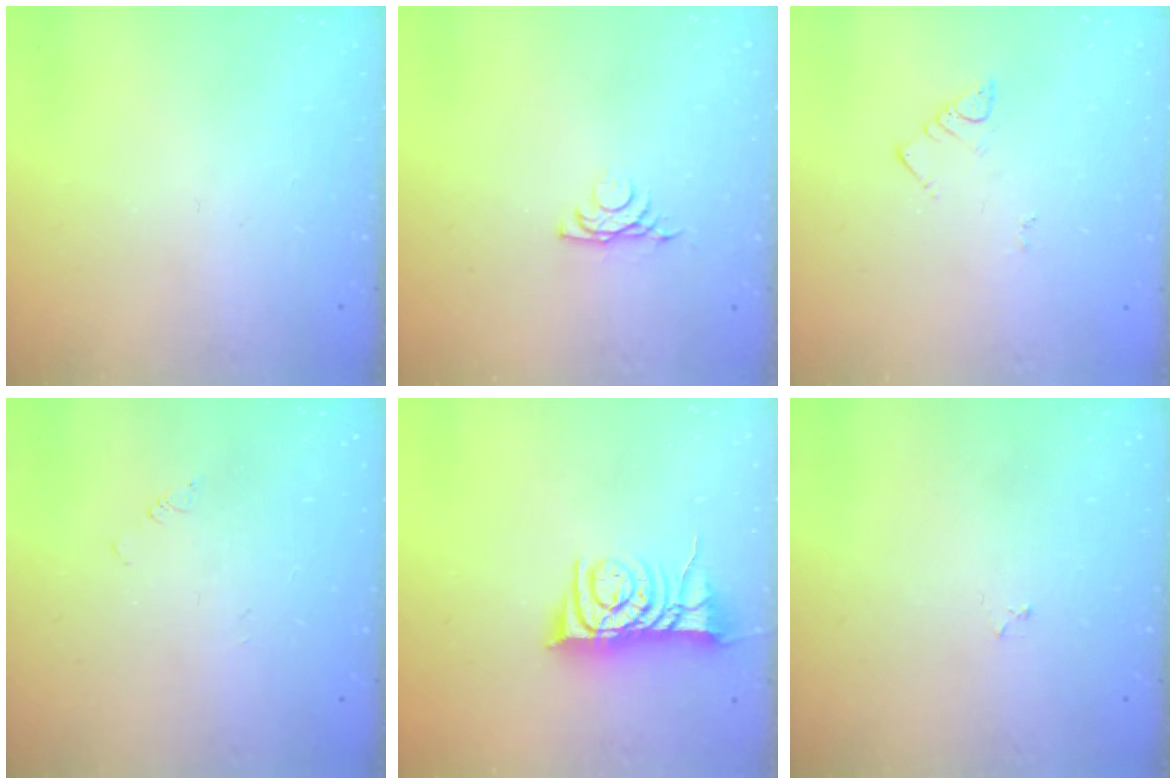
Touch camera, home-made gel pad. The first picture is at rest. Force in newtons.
{"total": 4.3, "press": 4.2, "slide": 0.8}
{"total": 3.1, "press": 3.1, "slide": 0.5}
{"total": 1.4, "press": 1.3, "slide": 0.3}
{"total": 10.4, "press": 10.4, "slide": 0.8}
{"total": 2.2, "press": 2.1, "slide": 0.3}